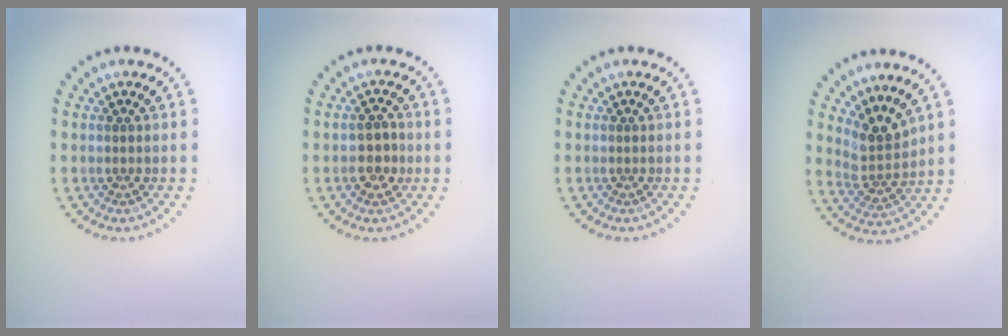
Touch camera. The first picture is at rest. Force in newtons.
{"total": 2.3, "press": 2.2, "slide": 0.3}
{"total": 0.0}
{"total": 3.3, "press": 2.4, "slide": 2.3}